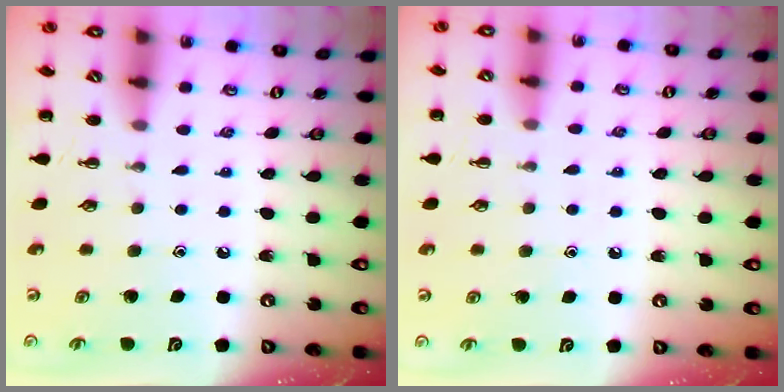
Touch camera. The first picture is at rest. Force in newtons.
{"total": 6.9, "press": 6.6, "slide": 2.1}